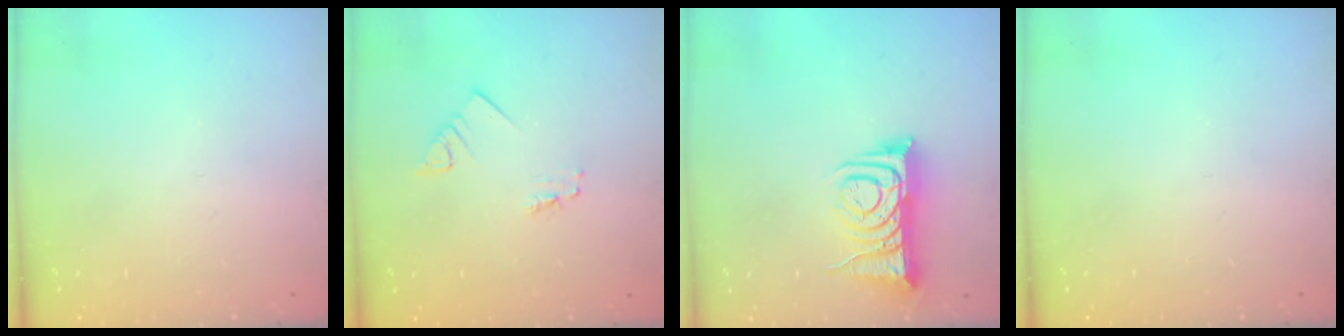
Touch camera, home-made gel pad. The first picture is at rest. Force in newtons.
{"total": 2.7, "press": 2.7, "slide": 0.3}
{"total": 9.0, "press": 9.0, "slide": 1.2}
{"total": 0.0}